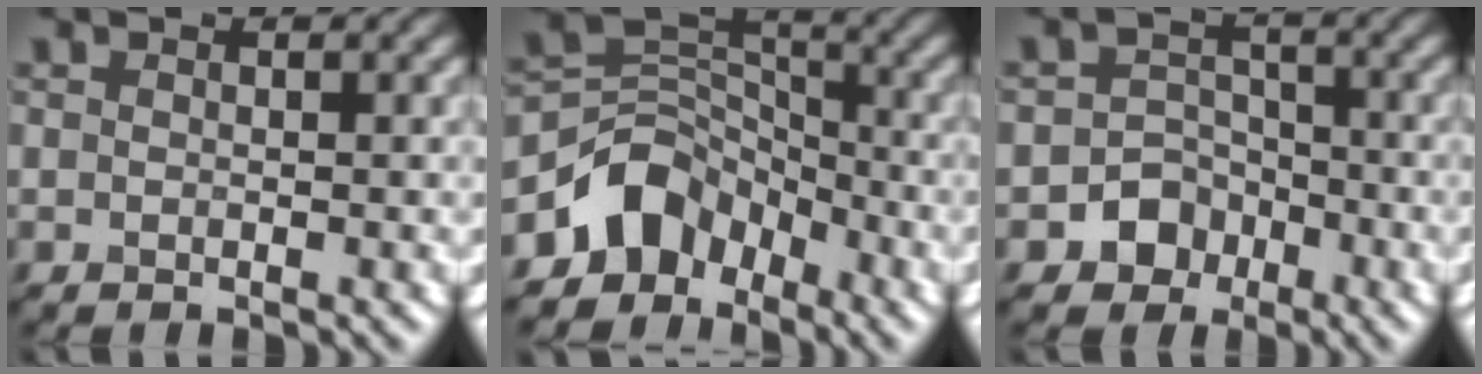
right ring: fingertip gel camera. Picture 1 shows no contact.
{"total": 5.5, "force": [-3.5, 3.9, 1.4], "torque": [-0.003, 0.007, -0.073]}
{"total": 3.7, "force": [-1.9, 3.0, 0.8], "torque": [0.019, 0.008, -0.042]}